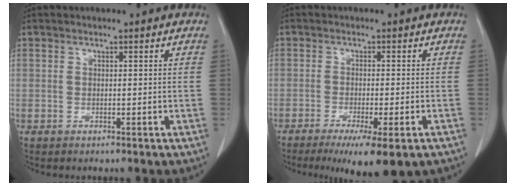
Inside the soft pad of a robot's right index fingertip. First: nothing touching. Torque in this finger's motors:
{"motor_torque": [1.28, -0.86, 0.63, 0.16]}